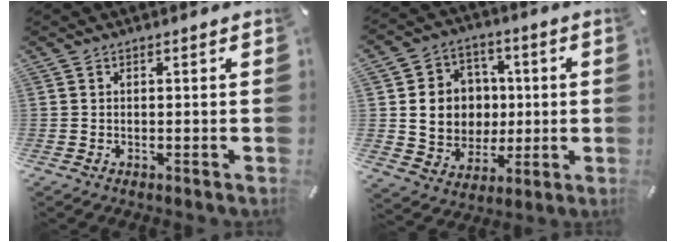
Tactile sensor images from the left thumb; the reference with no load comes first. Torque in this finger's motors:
{"motor_torque": [2.44, 2.55, 0.31, -0.16, 0.11]}